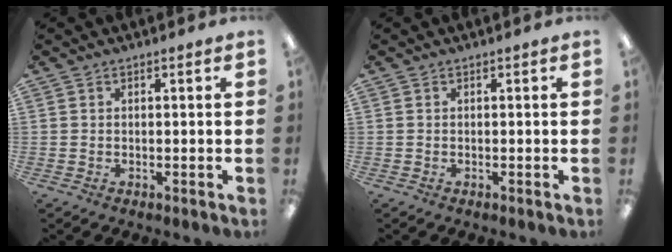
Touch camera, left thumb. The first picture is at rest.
{"total": 0.0}